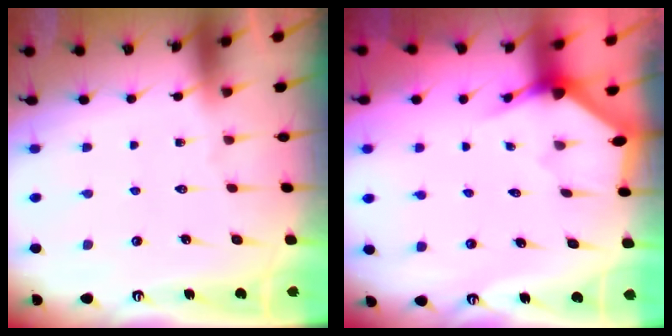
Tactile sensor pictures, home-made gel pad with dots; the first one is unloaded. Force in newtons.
{"total": 2.8, "press": 2.8, "slide": 0.2}